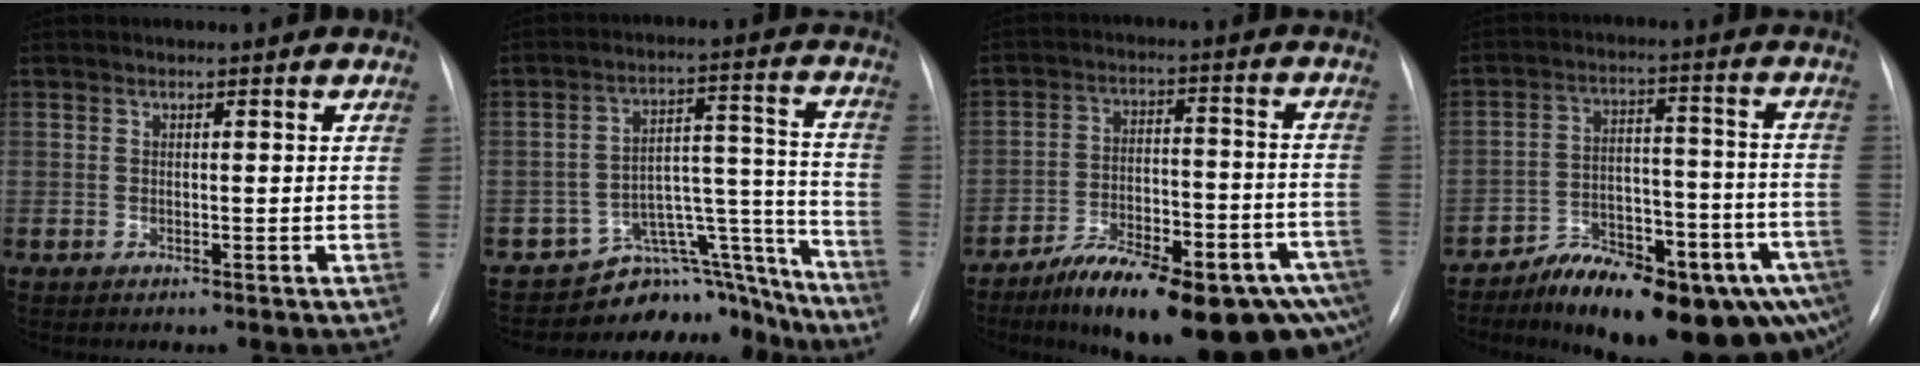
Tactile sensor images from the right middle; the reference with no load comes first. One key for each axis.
{"total": 12.9, "fx": -12.2, "fy": 4.4, "fz": 0.4, "tx": 0.026, "ty": 0.095, "tz": -0.176}
{"total": 22.1, "fx": -15.0, "fy": 6.5, "fz": 14.9, "tx": -0.160, "ty": 0.025, "tz": -0.219}
{"total": 21.7, "fx": -15.0, "fy": 7.2, "fz": 13.9, "tx": -0.129, "ty": 0.033, "tz": -0.214}